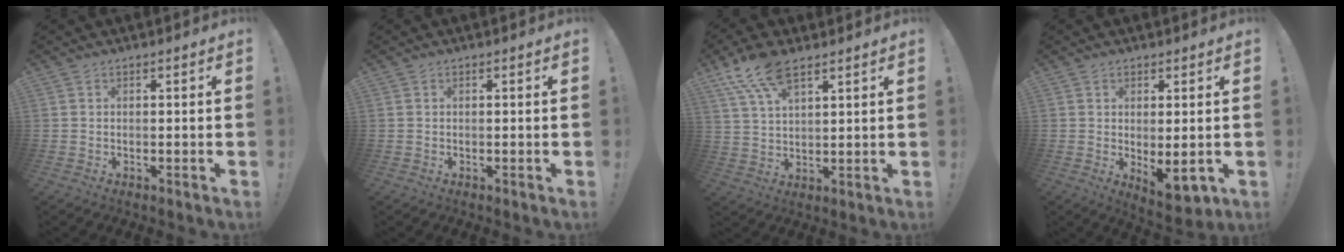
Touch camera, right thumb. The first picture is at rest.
{"total": 0.0}
{"total": 10.6, "force": [7.0, 4.3, 6.6], "torque": [-0.123, -0.025, 0.133]}
{"total": 6.5, "force": [0.5, 2.2, 6.1], "torque": [-0.075, -0.026, 0.015]}